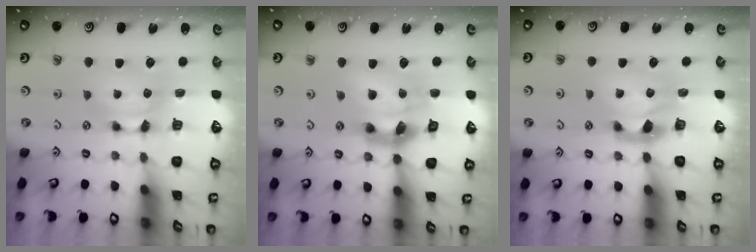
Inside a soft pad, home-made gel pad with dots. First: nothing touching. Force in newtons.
{"total": 9.2, "press": 8.7, "slide": 2.9}
{"total": 2.2, "press": 1.9, "slide": 1.2}